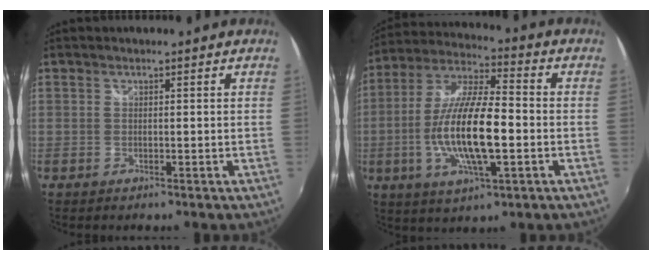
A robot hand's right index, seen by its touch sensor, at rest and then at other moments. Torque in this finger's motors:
{"motor_torque": [1.63, -0.44, 1.05, 0.21]}